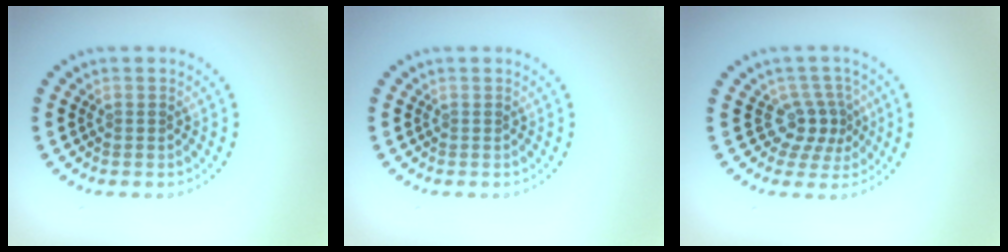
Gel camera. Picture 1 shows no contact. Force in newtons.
{"total": 0.0}
{"total": 2.9, "press": 2.1, "slide": 2.0}